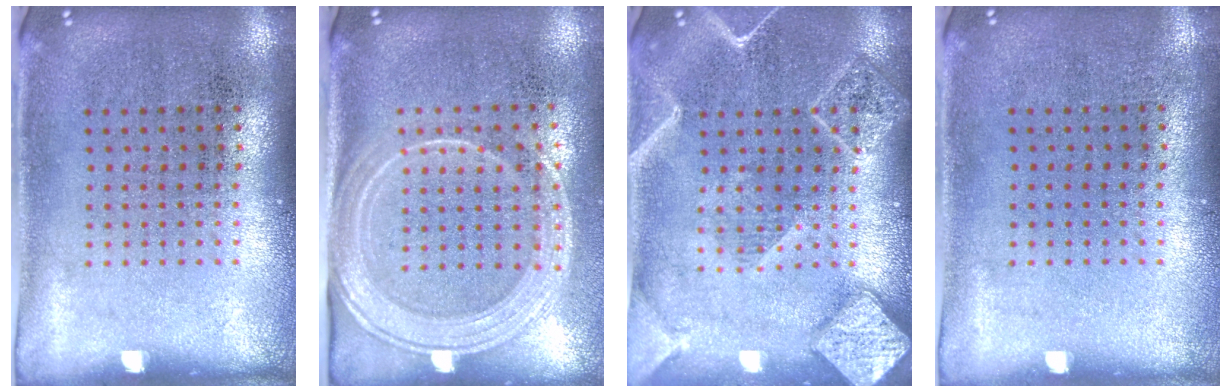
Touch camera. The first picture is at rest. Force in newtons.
{"total": 2.1, "press": 1.8, "slide": 1.1}
{"total": 2.2, "press": 2.2, "slide": 0.2}
{"total": 0.0}